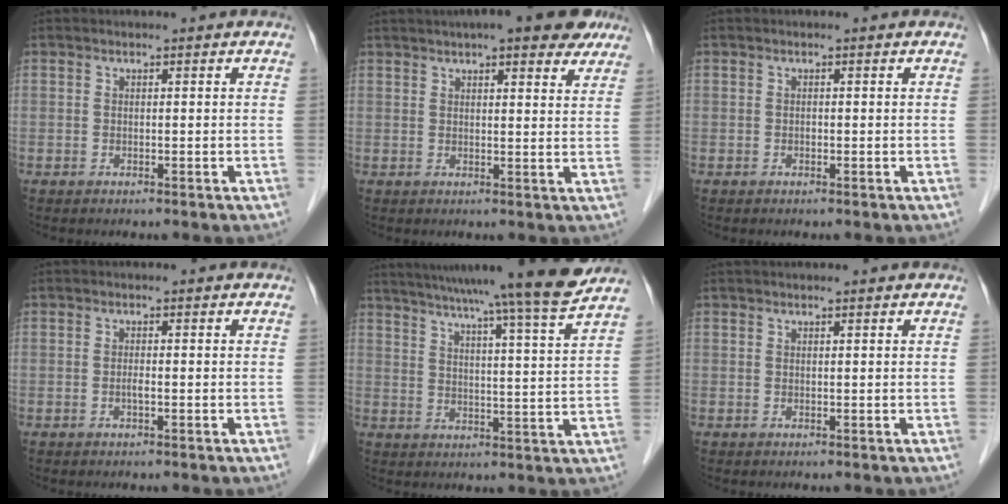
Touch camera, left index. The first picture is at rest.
{"total": 12.6, "force": [9.8, 2.8, 7.5], "torque": [-0.100, 0.022, 0.121]}
{"total": 0.0}
{"total": 0.8, "force": [-0.3, 0.1, 0.8], "torque": [-0.017, 0.000, -0.006]}
{"total": 20.7, "force": [18.1, -2.1, 9.8], "torque": [-0.163, -0.033, 0.243]}
{"total": 1.8, "force": [1.7, 0.1, 0.8], "torque": [-0.011, 0.022, 0.024]}